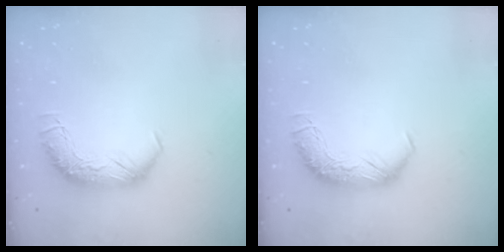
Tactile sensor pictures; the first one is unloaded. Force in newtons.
{"total": 0.0}